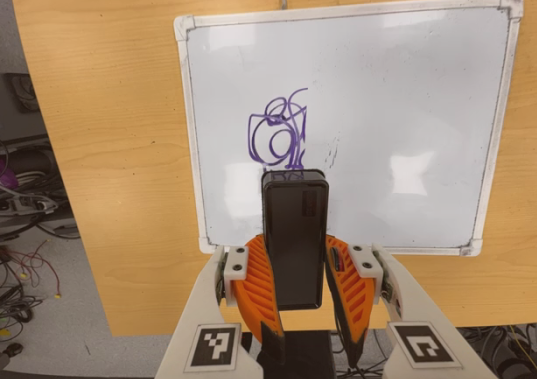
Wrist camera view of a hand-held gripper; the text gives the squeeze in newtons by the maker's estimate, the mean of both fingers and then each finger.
{"total": 8.7, "left": 6.9, "right": 10.5}